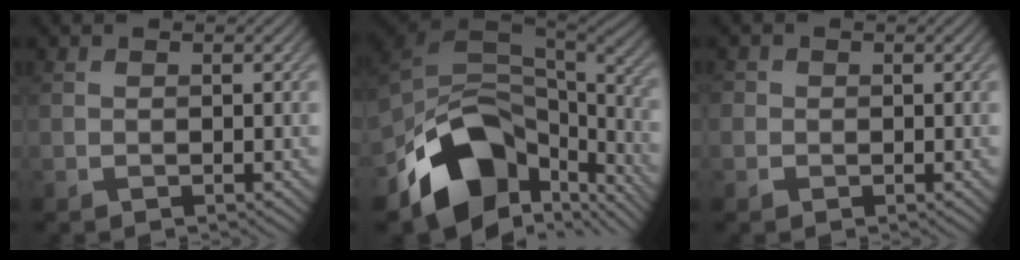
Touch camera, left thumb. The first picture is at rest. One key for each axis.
{"total": 14.7, "fx": -7.4, "fy": 9.1, "fz": 8.9, "tx": -0.175, "ty": -0.020, "tz": -0.117}
{"total": 1.3, "fx": -0.2, "fy": 1.3, "fz": 0.0, "tx": 0.012, "ty": 0.006, "tz": -0.017}